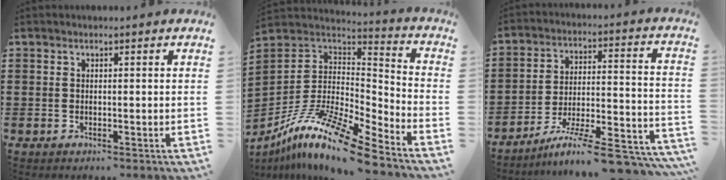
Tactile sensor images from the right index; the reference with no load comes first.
{"total": 13.7, "force": [-10.0, 2.0, 9.1], "torque": [-0.186, 0.013, -0.195]}
{"total": 10.4, "force": [-8.3, 0.8, 6.2], "torque": [-0.091, 0.013, -0.159]}